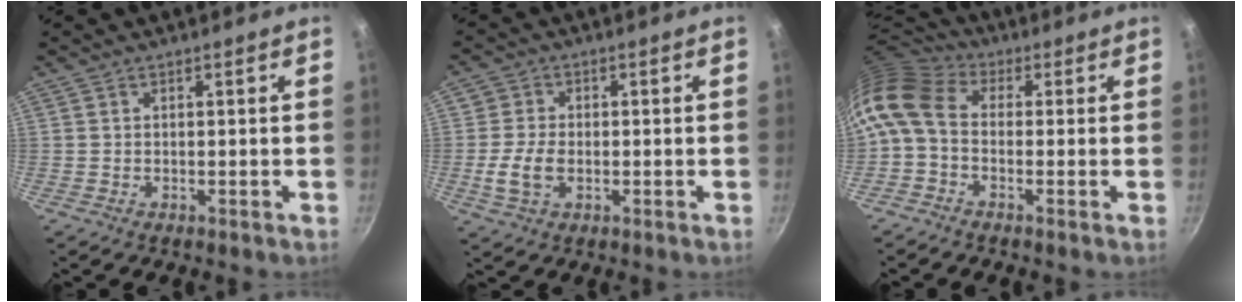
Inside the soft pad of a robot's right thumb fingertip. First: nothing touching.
{"total": 6.3, "force": [-1.2, 4.4, 4.4], "torque": [-0.075, 0.004, -0.025]}
{"total": 10.8, "force": [-0.6, 7.6, 7.6], "torque": [-0.160, 0.027, -0.032]}